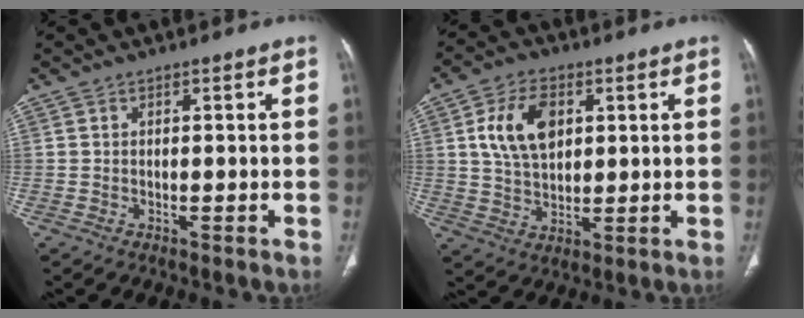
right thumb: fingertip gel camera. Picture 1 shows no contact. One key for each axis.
{"total": 10.9, "fx": 3.0, "fy": 6.9, "fz": 7.8, "tx": -0.128, "ty": -0.005, "tz": 0.059}